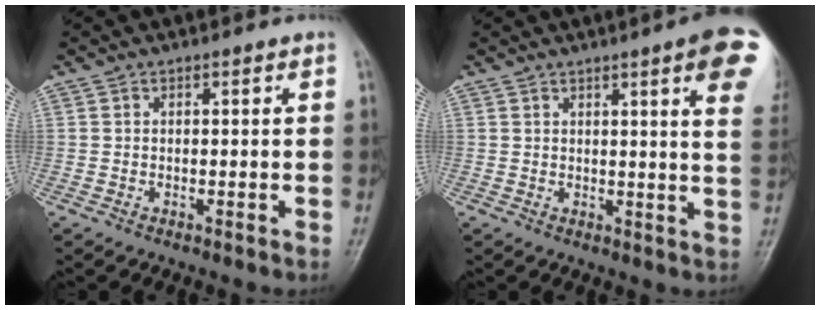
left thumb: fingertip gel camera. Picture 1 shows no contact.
{"total": 11.7, "force": [5.7, 1.3, 10.1], "torque": [-0.107, -0.018, 0.058]}